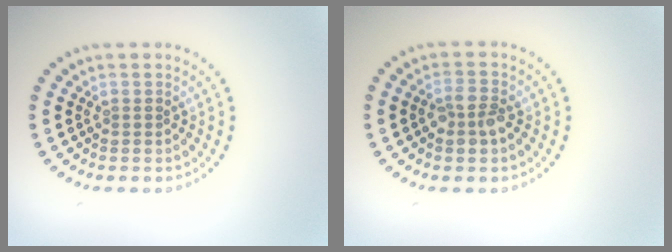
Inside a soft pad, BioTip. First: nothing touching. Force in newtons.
{"total": 2.3, "press": 2.2, "slide": 0.6}